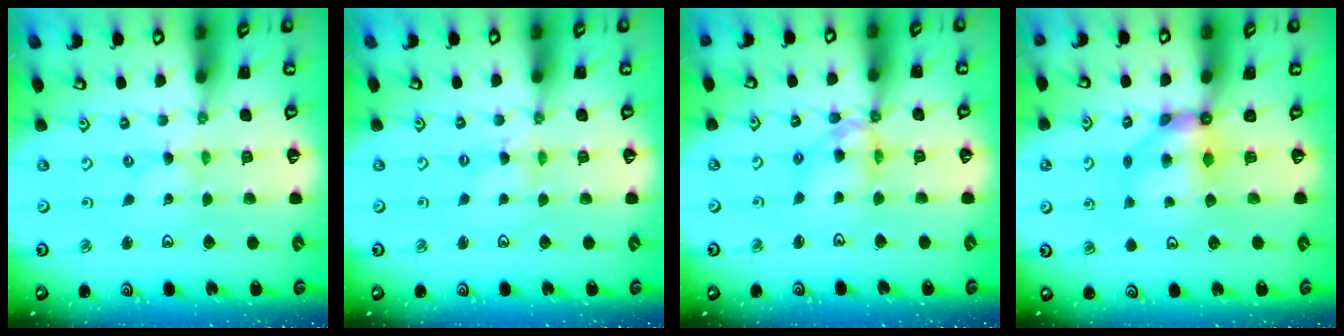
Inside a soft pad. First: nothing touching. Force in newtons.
{"total": 0.8, "press": 0.8, "slide": 0.2}
{"total": 10.8, "press": 10.8, "slide": 0.9}
{"total": 6.9, "press": 6.8, "slide": 0.5}